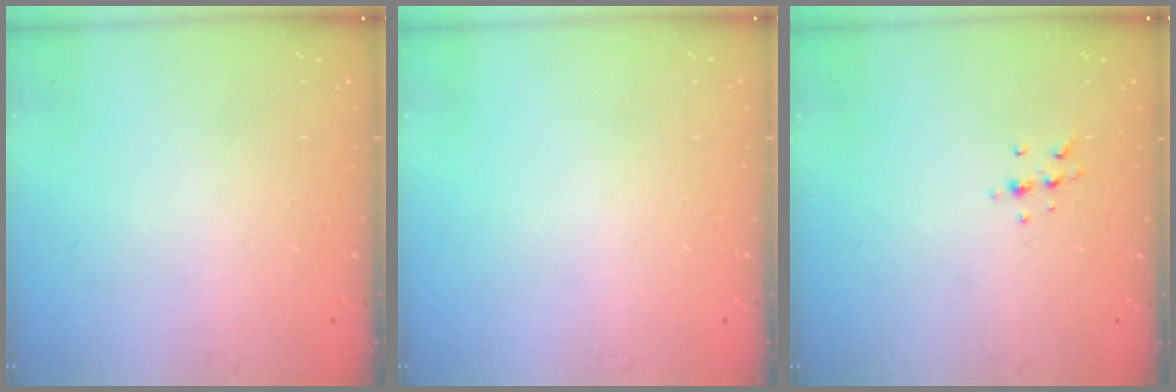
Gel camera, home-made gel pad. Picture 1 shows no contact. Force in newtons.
{"total": 0.0}
{"total": 5.3, "press": 5.1, "slide": 1.5}